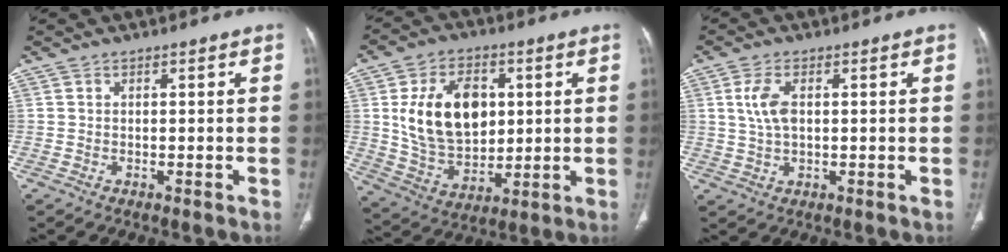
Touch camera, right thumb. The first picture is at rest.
{"total": 17.2, "force": [3.2, 11.7, 12.2], "torque": [-0.170, -0.010, 0.067]}
{"total": 5.3, "force": [1.1, 2.8, 4.4], "torque": [-0.097, 0.002, 0.020]}